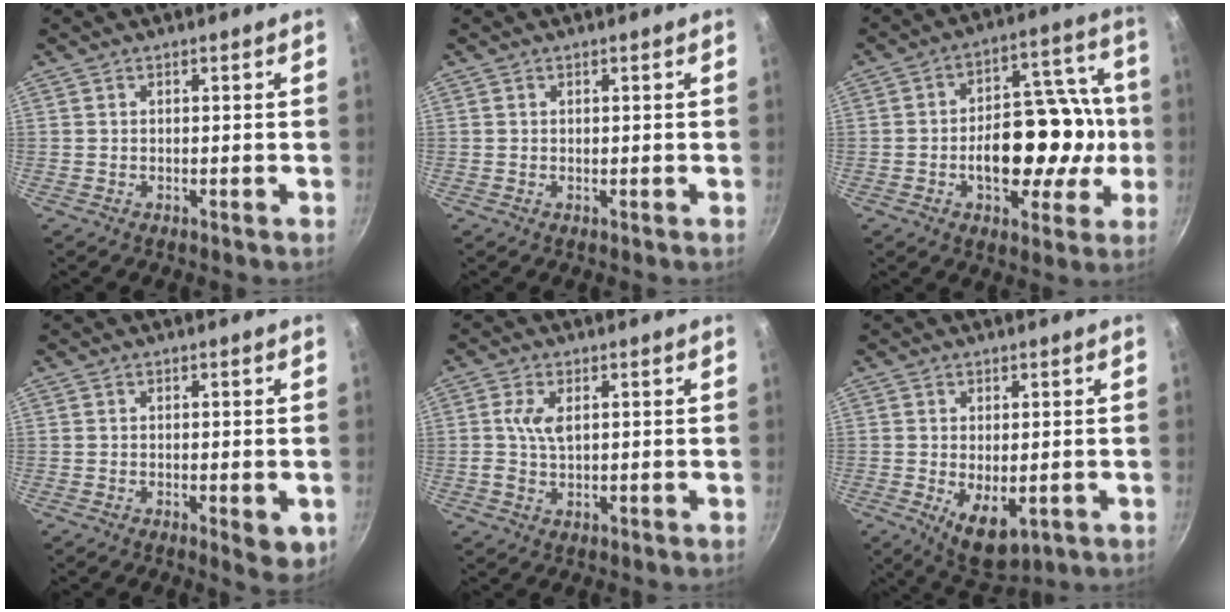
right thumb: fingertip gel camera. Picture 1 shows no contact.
{"total": 0.0}
{"total": 20.1, "force": [-2.5, 11.2, 16.5], "torque": [-0.191, 0.047, -0.028]}
{"total": 4.6, "force": [-1.3, 1.6, 4.1], "torque": [-0.046, -0.005, -0.015]}
{"total": 4.3, "force": [0.7, 2.3, 3.6], "torque": [-0.076, -0.003, 0.014]}
{"total": 8.0, "force": [-2.1, 4.1, 6.5], "torque": [-0.097, -0.013, -0.018]}